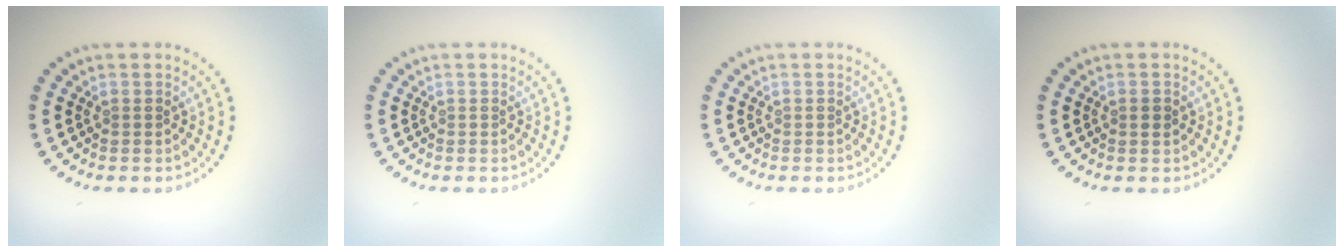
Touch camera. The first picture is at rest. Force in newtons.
{"total": 0.0}
{"total": 0.0}
{"total": 0.9, "press": 0.9, "slide": 0.1}